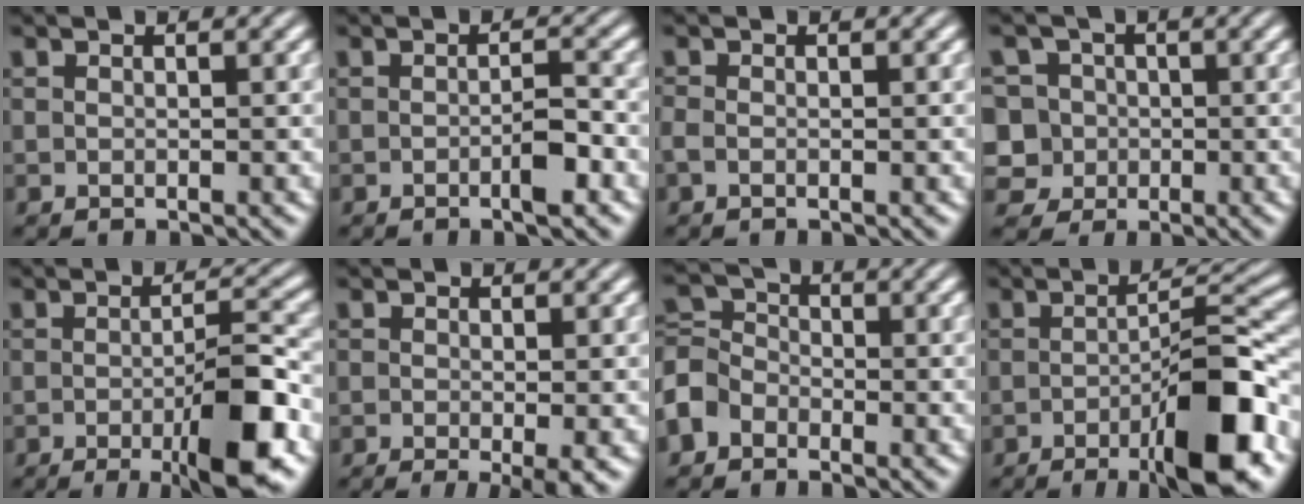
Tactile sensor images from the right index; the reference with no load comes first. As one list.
[{"total": 2.1, "force": [-1.0, 0.1, 1.9], "torque": [-0.014, 0.006, -0.022]}, {"total": 0.7, "force": [-0.6, -0.2, 0.3], "torque": [-0.007, -0.005, -0.008]}, {"total": 8.8, "force": [-1.5, 8.2, 2.9], "torque": [-0.071, -0.038, -0.022]}, {"total": 6.7, "force": [-2.9, 0.9, 6.0], "torque": [-0.073, -0.003, -0.047]}, {"total": 2.8, "force": [-1.6, 0.2, 2.2], "torque": [-0.028, -0.016, -0.016]}, {"total": 4.2, "force": [-1.1, 3.6, 1.8], "torque": [-0.039, -0.018, -0.017]}, {"total": 7.9, "force": [-3.6, 0.7, 7.0], "torque": [-0.087, -0.001, -0.054]}]